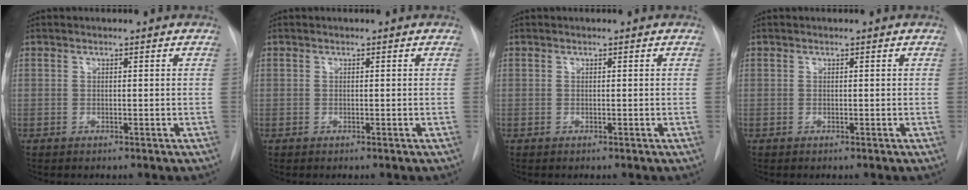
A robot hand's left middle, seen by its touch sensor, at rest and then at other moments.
{"total": 0.0}
{"total": 0.0}
{"total": 0.0}